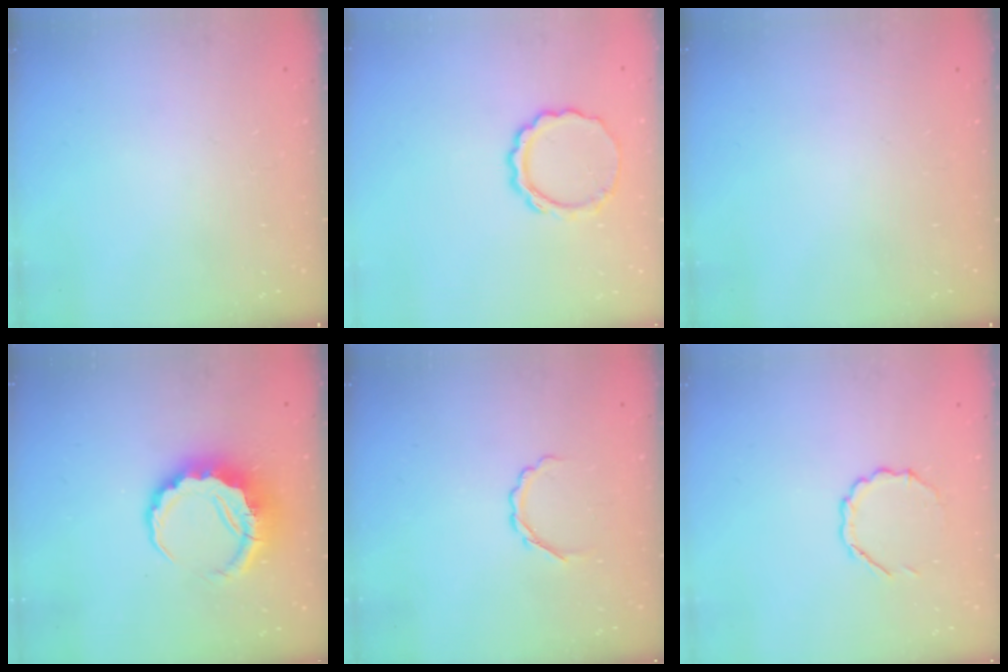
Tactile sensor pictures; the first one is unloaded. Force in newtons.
{"total": 8.2, "press": 8.1, "slide": 0.8}
{"total": 0.0}
{"total": 7.3, "press": 7.0, "slide": 1.9}
{"total": 3.6, "press": 3.5, "slide": 0.9}
{"total": 4.5, "press": 4.3, "slide": 1.4}